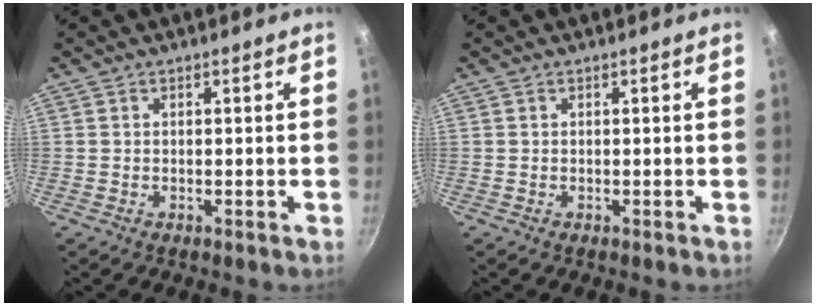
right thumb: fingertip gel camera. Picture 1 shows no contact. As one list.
[{"total": 0.0}]